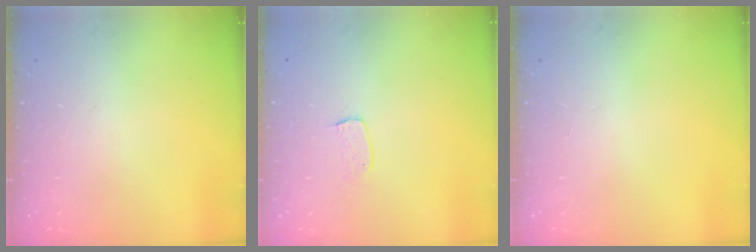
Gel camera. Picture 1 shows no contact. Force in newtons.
{"total": 5.2, "press": 5.2, "slide": 0.3}
{"total": 0.0}